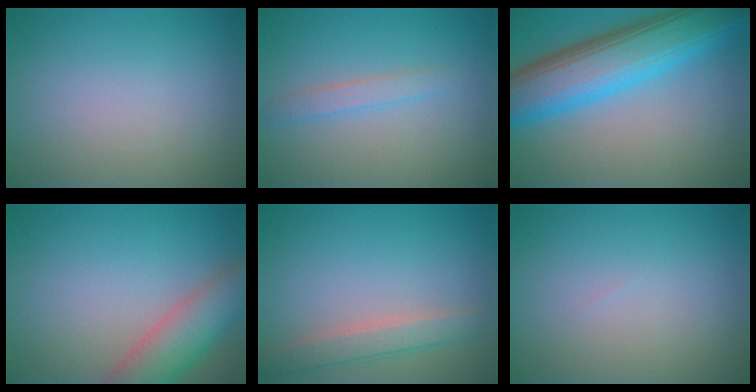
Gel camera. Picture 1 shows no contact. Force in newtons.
{"total": 1.6, "press": 1.6, "slide": 0.1}
{"total": 10.2, "press": 10.2, "slide": 0.2}
{"total": 5.7, "press": 5.7, "slide": 0.2}
{"total": 2.6, "press": 2.6, "slide": 0.1}
{"total": 0.0}